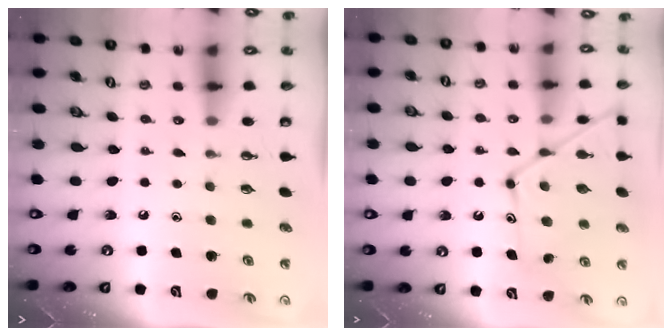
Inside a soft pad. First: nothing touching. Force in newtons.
{"total": 15.7, "press": 15.6, "slide": 1.4}